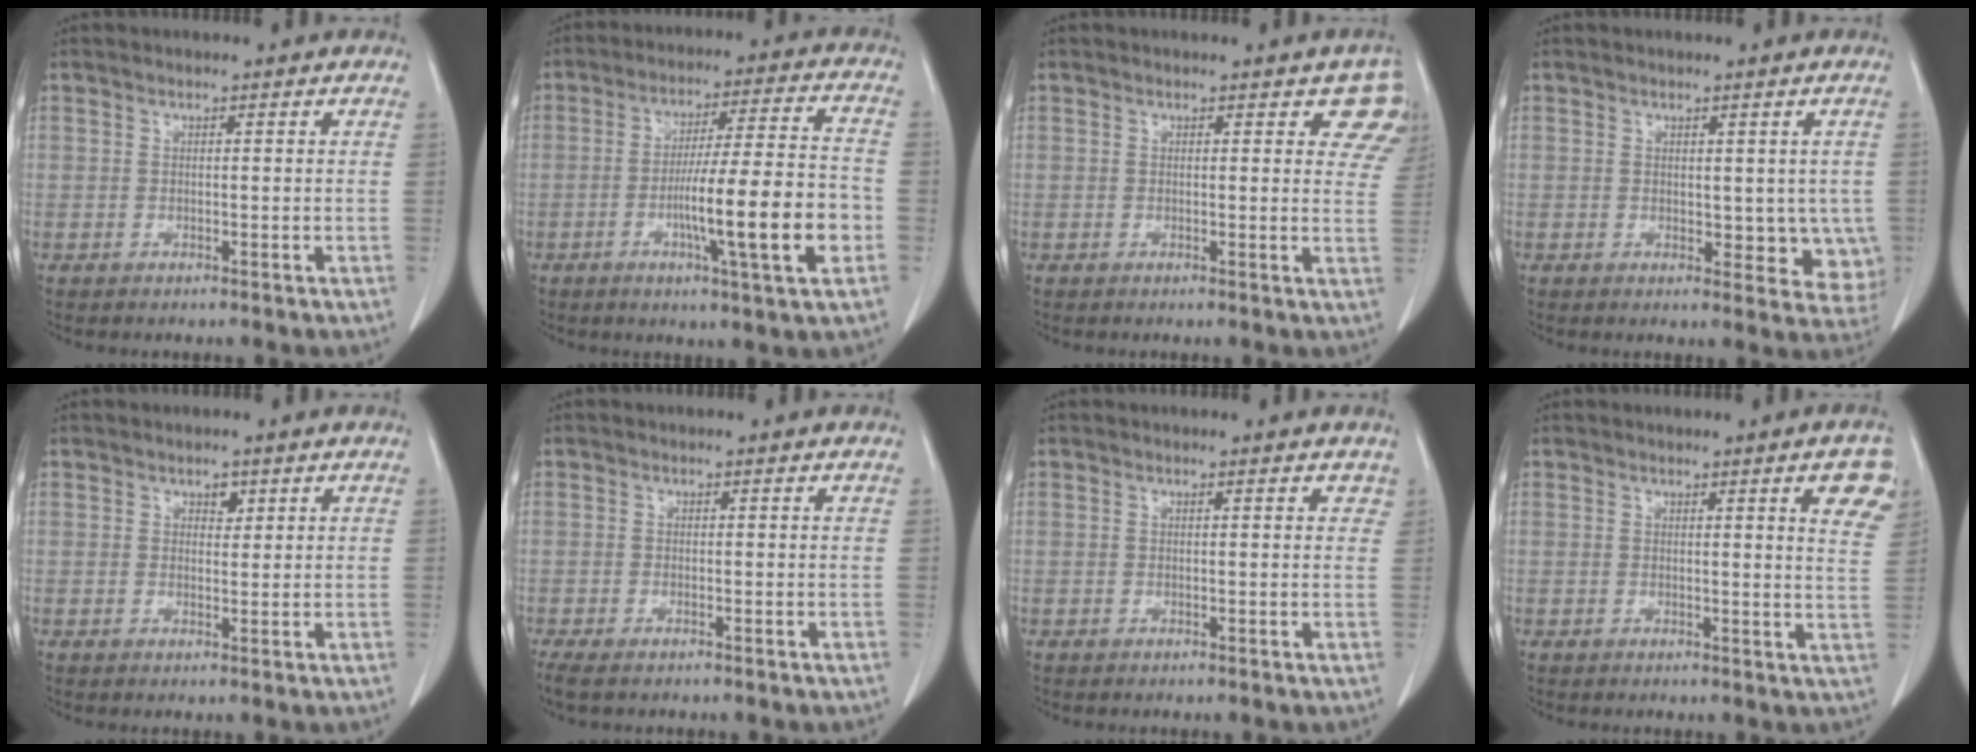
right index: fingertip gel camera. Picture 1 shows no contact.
{"total": 14.4, "force": [-4.0, 0.2, 13.8], "torque": [-0.222, 0.001, -0.062]}
{"total": 5.8, "force": [3.9, 2.4, 3.5], "torque": [-0.019, -0.010, 0.022]}
{"total": 5.9, "force": [0.5, 3.7, 4.5], "torque": [-0.020, -0.008, 0.013]}
{"total": 1.5, "force": [0.8, 0.9, 0.8], "torque": [-0.007, -0.003, 0.012]}
{"total": 3.8, "force": [-2.8, 1.1, 2.3], "torque": [-0.041, -0.011, -0.044]}
{"total": 1.3, "force": [0.9, 0.5, 0.9], "torque": [-0.004, 0.004, 0.006]}
{"total": 5.9, "force": [2.8, 0.3, 5.1], "torque": [-0.054, -0.011, 0.022]}